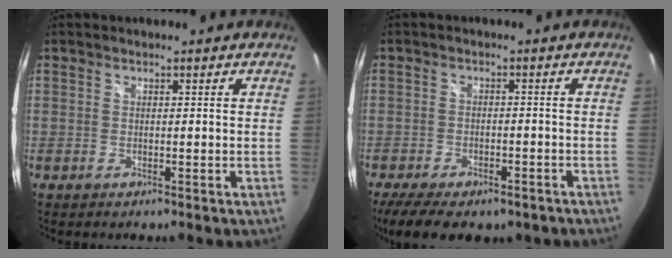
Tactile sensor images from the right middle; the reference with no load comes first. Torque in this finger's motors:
{"motor_torque": [1.08, -1.06, 0.20, 0.08]}